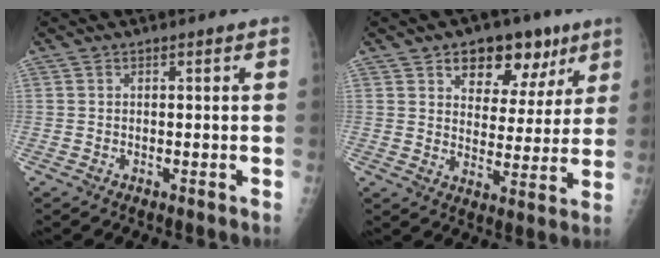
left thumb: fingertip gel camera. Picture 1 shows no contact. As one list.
[{"total": 13.1, "force": [7.4, 8.2, 7.1], "torque": [-0.045, -0.024, 0.107]}]